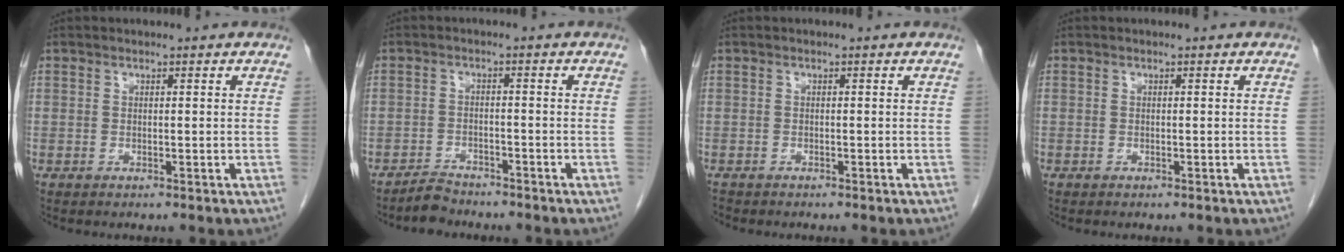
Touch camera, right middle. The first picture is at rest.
{"total": 2.9, "force": [-2.8, 0.7, 0.1], "torque": [-0.005, -0.005, -0.049]}
{"total": 1.4, "force": [-1.2, 0.5, 0.3], "torque": [-0.011, -0.002, -0.019]}
{"total": 0.0}